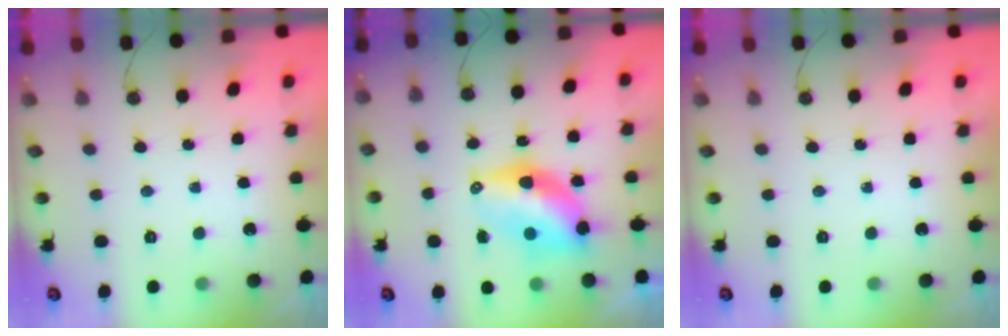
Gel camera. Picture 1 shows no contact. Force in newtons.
{"total": 8.5, "press": 8.5, "slide": 0.9}
{"total": 0.0}